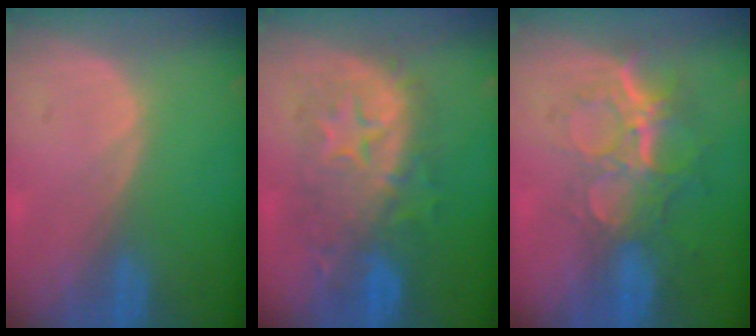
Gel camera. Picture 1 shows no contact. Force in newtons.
{"total": 9.3, "press": 9.3, "slide": 0.4}
{"total": 9.2, "press": 7.7, "slide": 5.0}